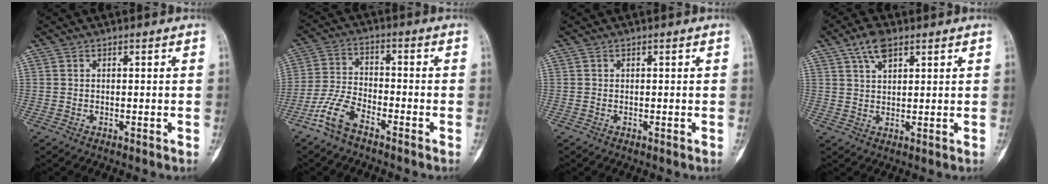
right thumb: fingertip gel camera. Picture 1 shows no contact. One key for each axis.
{"total": 7.1, "fx": -4.9, "fy": 2.8, "fz": 4.3, "tx": -0.099, "ty": 0.024, "tz": -0.104}
{"total": 0.0}
{"total": 5.3, "fx": 3.1, "fy": 2.6, "fz": 3.4, "tx": -0.054, "ty": -0.005, "tz": 0.058}